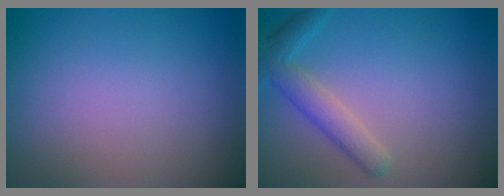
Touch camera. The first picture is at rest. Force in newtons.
{"total": 3.1, "press": 3.1, "slide": 0.3}